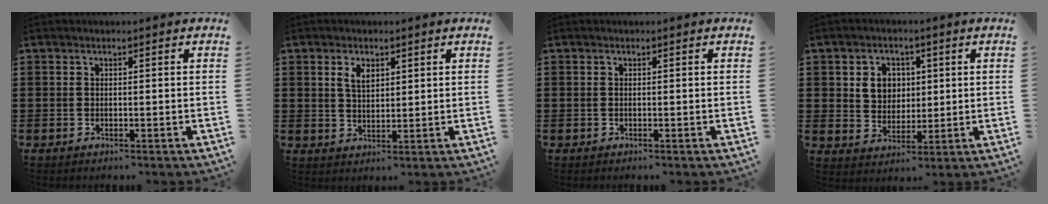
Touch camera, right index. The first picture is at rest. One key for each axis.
{"total": 3.2, "fx": 1.6, "fy": 1.8, "fz": 2.2, "tx": -0.050, "ty": 0.008, "tz": 0.028}
{"total": 0.0}
{"total": 5.3, "fx": 1.2, "fy": 4.7, "fz": 2.1, "tx": -0.053, "ty": 0.013, "tz": 0.017}